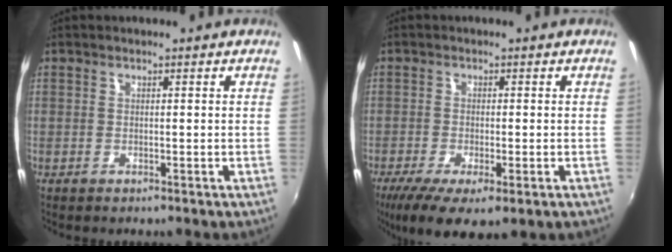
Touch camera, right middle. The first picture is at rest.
{"total": 10.3, "force": [-5.6, 3.0, 8.1], "torque": [-0.166, -0.044, -0.089]}